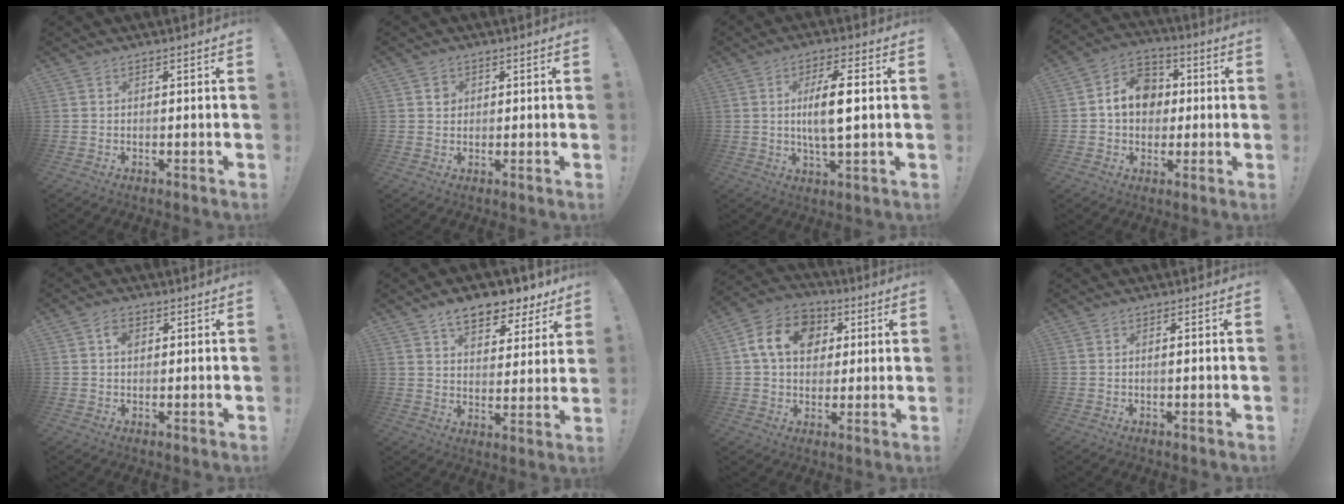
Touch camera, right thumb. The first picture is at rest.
{"total": 2.0, "force": [0.5, 1.9, 0.3], "torque": [0.005, -0.001, 0.008]}
{"total": 9.7, "force": [1.0, 2.6, 9.3], "torque": [-0.167, -0.003, 0.009]}
{"total": 12.7, "force": [1.5, 10.7, 6.7], "torque": [-0.083, 0.012, 0.037]}
{"total": 3.0, "force": [0.8, 2.3, 1.9], "torque": [-0.020, -0.001, 0.010]}
{"total": 10.6, "force": [7.7, 5.0, 5.2], "torque": [-0.082, -0.046, 0.138]}
{"total": 15.0, "force": [4.3, 11.5, 8.6], "torque": [-0.129, 0.008, 0.084]}
{"total": 0.8, "force": [-0.2, 0.0, 0.8], "torque": [-0.008, -0.004, -0.005]}